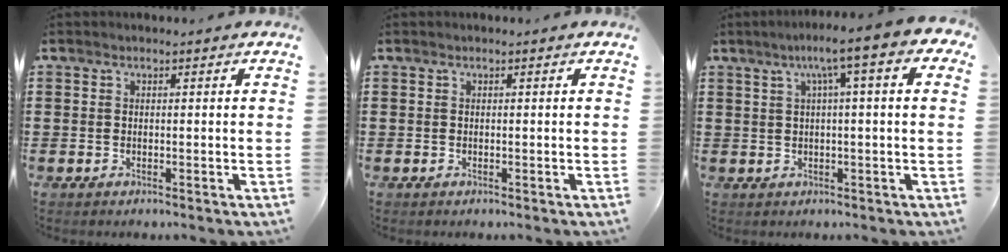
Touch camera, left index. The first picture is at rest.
{"total": 0.0}
{"total": 5.9, "force": [1.9, -0.1, 5.6], "torque": [-0.110, 0.001, 0.026]}